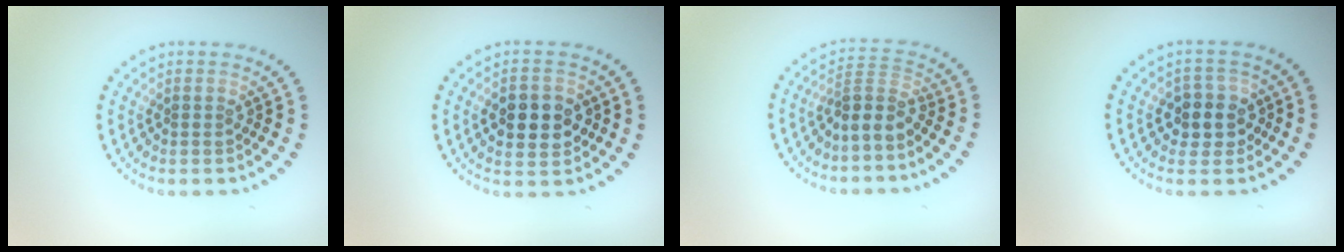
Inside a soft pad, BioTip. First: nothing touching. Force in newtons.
{"total": 3.8, "press": 3.8, "slide": 0.4}
{"total": 2.9, "press": 2.1, "slide": 2.0}
{"total": 3.0, "press": 2.7, "slide": 1.2}